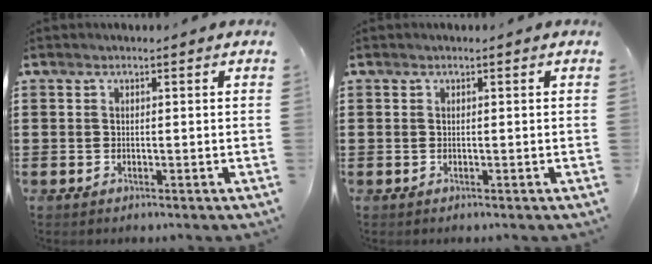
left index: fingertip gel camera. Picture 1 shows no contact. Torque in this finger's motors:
{"motor_torque": [0.00, 0.00, 0.00, 0.00]}